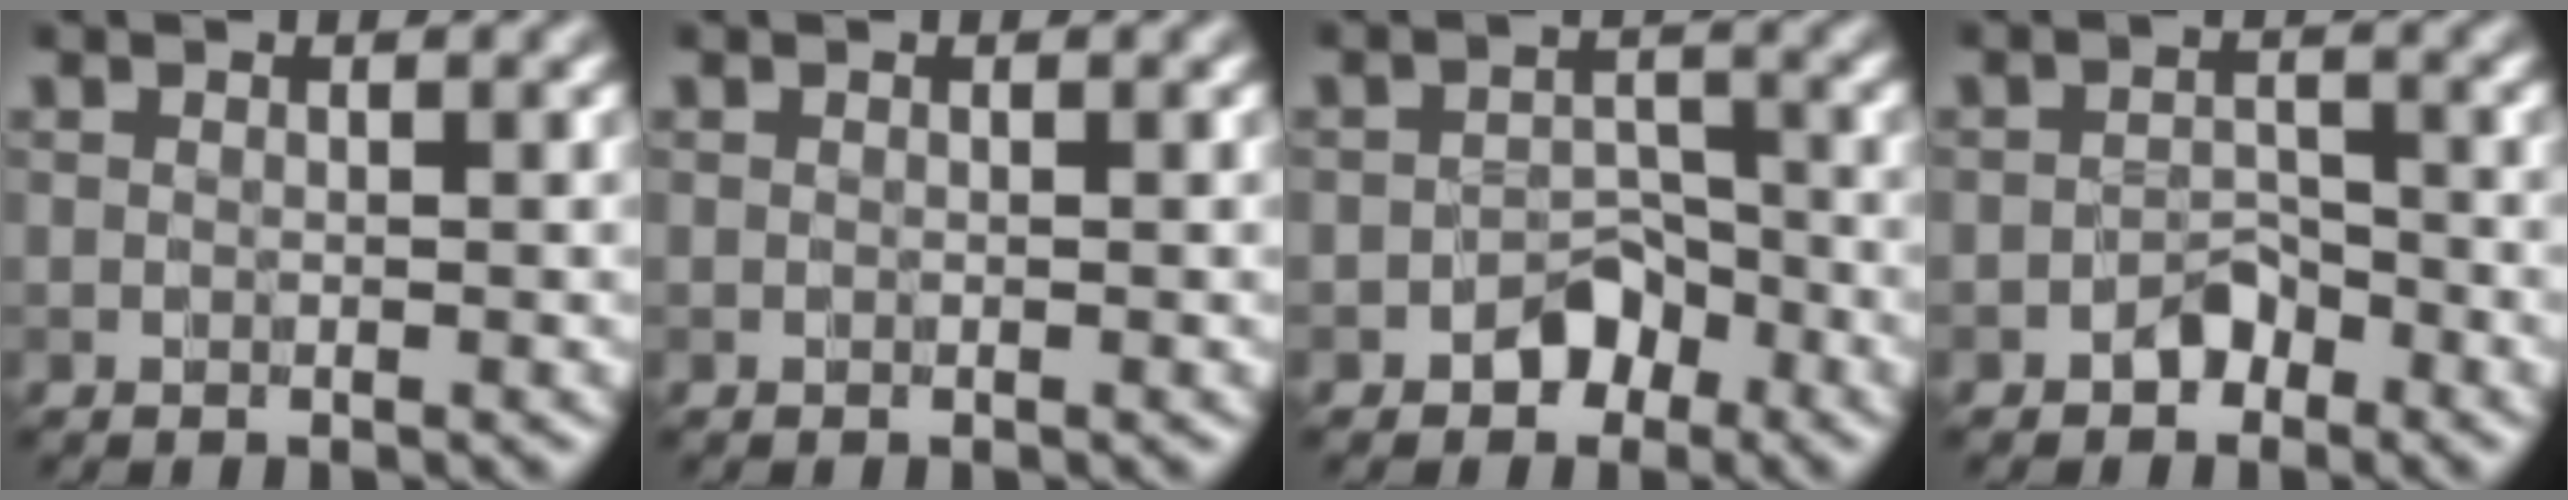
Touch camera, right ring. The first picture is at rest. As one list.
[{"total": 0.0}, {"total": 2.7, "force": [-1.7, 1.8, 1.0], "torque": [-0.005, 0.010, -0.028]}, {"total": 1.9, "force": [-1.4, 1.1, 0.7], "torque": [-0.005, 0.008, -0.024]}]